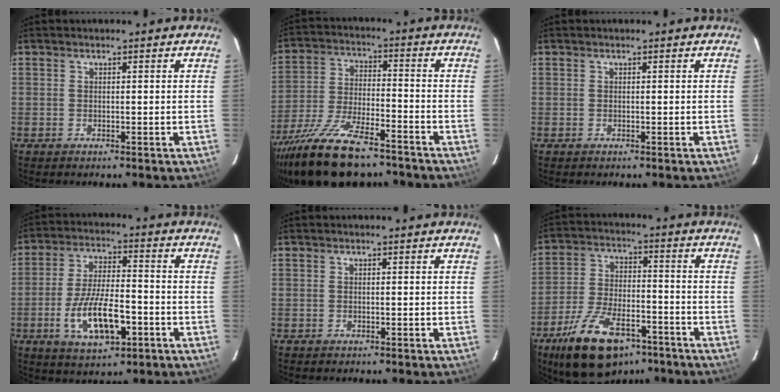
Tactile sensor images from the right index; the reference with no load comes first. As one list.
[{"total": 18.9, "force": [-14.6, 5.7, 10.6], "torque": [-0.218, -0.037, -0.250]}, {"total": 0.0}, {"total": 12.6, "force": [-4.6, 4.8, 10.7], "torque": [-0.214, -0.010, -0.074]}, {"total": 0.0}, {"total": 17.3, "force": [-11.2, 8.0, 10.6], "torque": [-0.215, -0.016, -0.188]}]